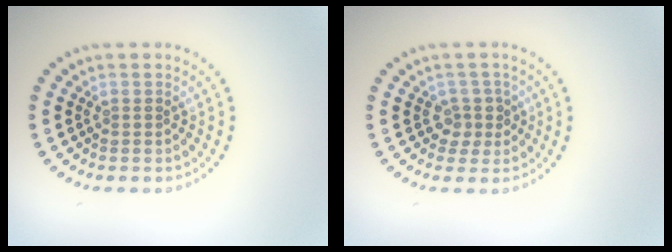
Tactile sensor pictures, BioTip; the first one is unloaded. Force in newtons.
{"total": 2.0, "press": 1.6, "slide": 1.2}